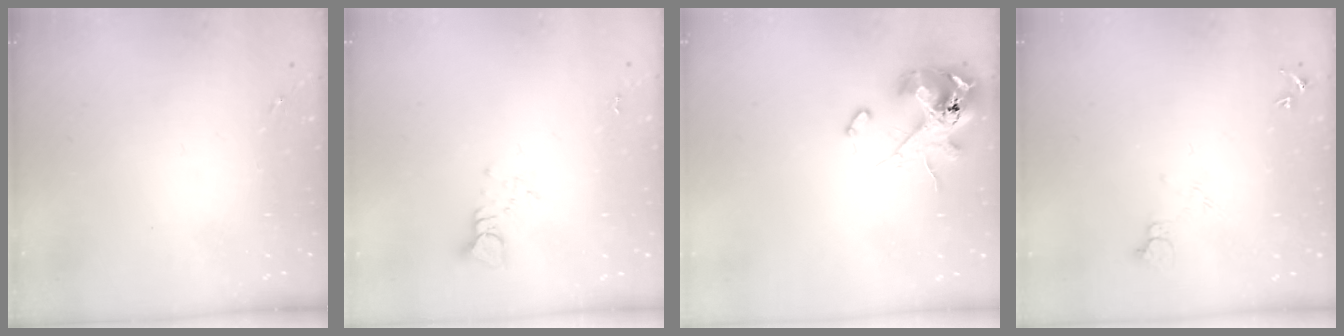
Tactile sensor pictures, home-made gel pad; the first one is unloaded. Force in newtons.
{"total": 3.8, "press": 3.8, "slide": 0.2}
{"total": 12.7, "press": 12.5, "slide": 2.1}
{"total": 4.2, "press": 4.1, "slide": 0.5}